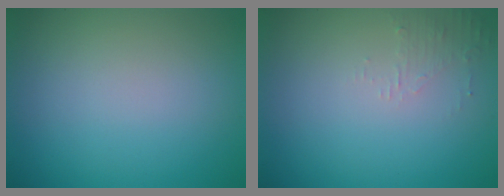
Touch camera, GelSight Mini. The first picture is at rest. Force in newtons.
{"total": 1.3, "press": 1.2, "slide": 0.3}